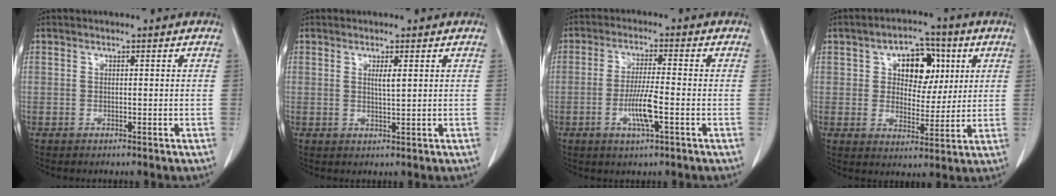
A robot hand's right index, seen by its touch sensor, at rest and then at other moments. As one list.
[{"total": 1.8, "force": [0.7, 0.0, 1.6], "torque": [-0.033, -0.004, 0.012]}, {"total": 6.2, "force": [-2.0, 0.4, 5.9], "torque": [-0.115, -0.007, -0.037]}, {"total": 9.4, "force": [3.1, 5.9, 6.7], "torque": [-0.098, 0.025, 0.052]}]